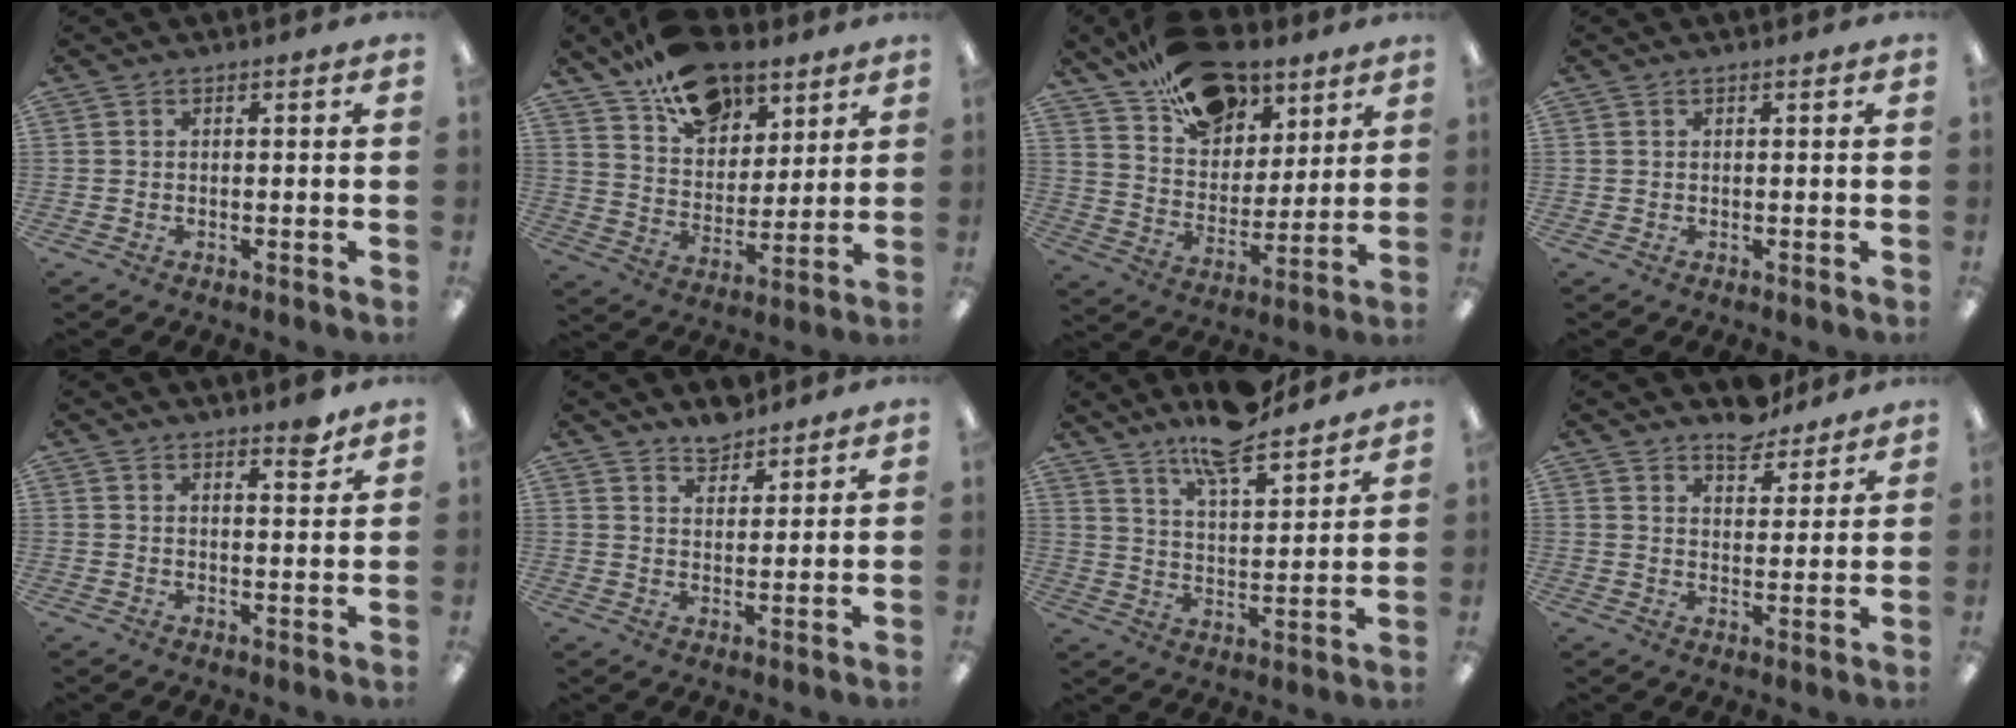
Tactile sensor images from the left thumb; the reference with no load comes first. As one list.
[{"total": 17.7, "force": [12.1, 10.3, 7.9], "torque": [-0.129, -0.065, 0.221]}, {"total": 20.4, "force": [13.8, 11.9, 9.2], "torque": [-0.144, -0.080, 0.249]}, {"total": 0.0}, {"total": 4.0, "force": [3.6, 0.8, 1.7], "torque": [-0.008, -0.030, 0.057]}, {"total": 4.9, "force": [4.5, 1.7, 0.7], "torque": [0.001, -0.030, 0.082]}, {"total": 12.3, "force": [10.9, 2.7, 5.1], "torque": [-0.082, -0.071, 0.192]}, {"total": 6.4, "force": [5.8, 2.5, 1.1], "torque": [-0.008, -0.041, 0.105]}]